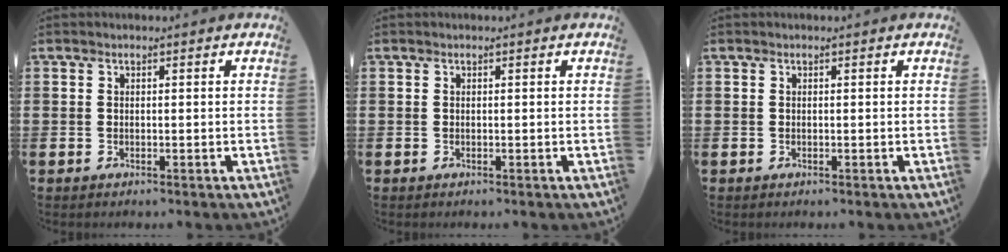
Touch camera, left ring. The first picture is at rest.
{"total": 0.0}
{"total": 0.0}